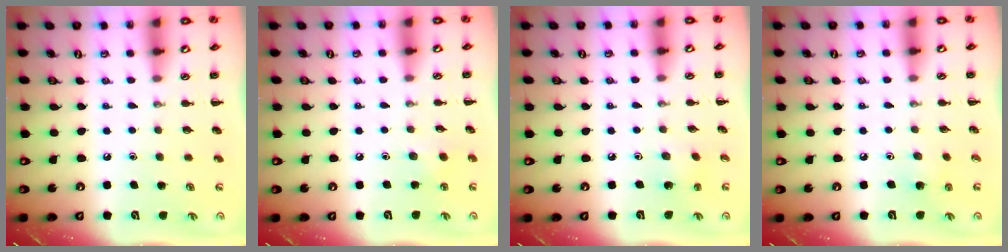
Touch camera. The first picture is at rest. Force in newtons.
{"total": 4.4, "press": 4.2, "slide": 1.1}
{"total": 1.5, "press": 1.4, "slide": 0.6}
{"total": 4.0, "press": 3.8, "slide": 1.2}